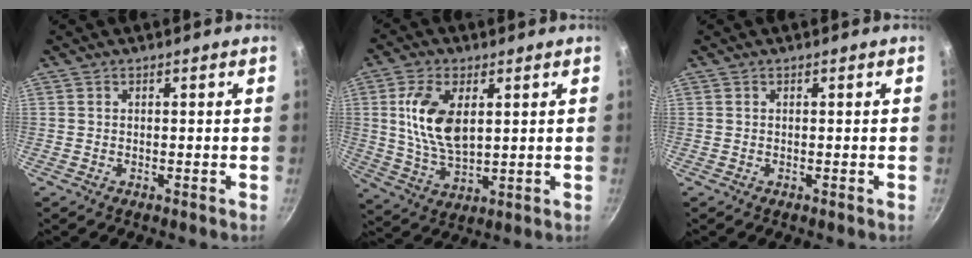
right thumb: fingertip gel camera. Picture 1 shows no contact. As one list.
[{"total": 12.0, "force": [2.9, 6.5, 9.7], "torque": [-0.180, -0.013, 0.060]}, {"total": 0.0}]